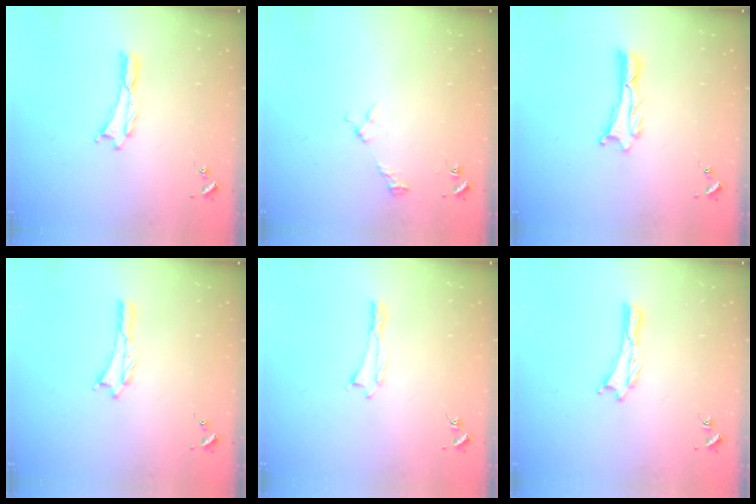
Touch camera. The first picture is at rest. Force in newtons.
{"total": 2.2, "press": 2.2, "slide": 0.3}
{"total": 1.2, "press": 1.2, "slide": 0.0}
{"total": 0.5, "press": 0.5, "slide": 0.2}
{"total": 0.0}
{"total": 0.0}